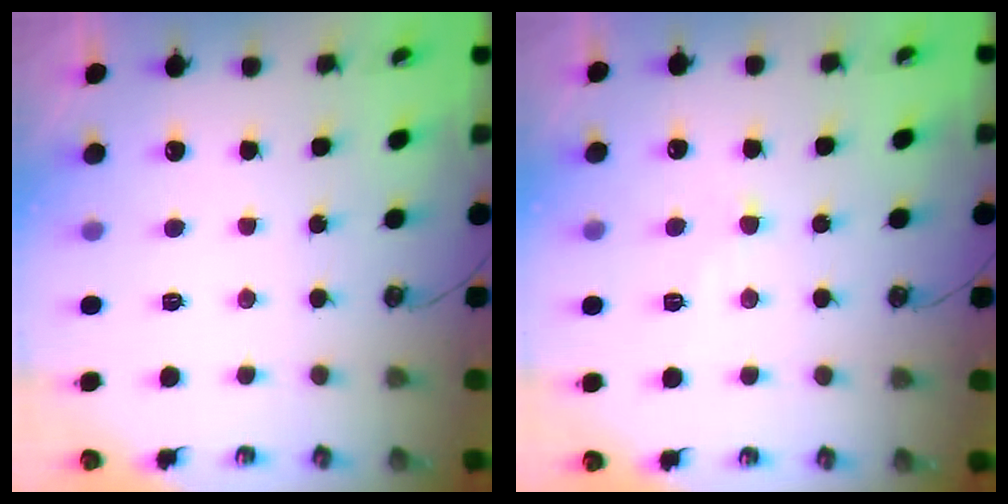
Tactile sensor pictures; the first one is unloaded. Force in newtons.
{"total": 0.9, "press": 0.8, "slide": 0.5}